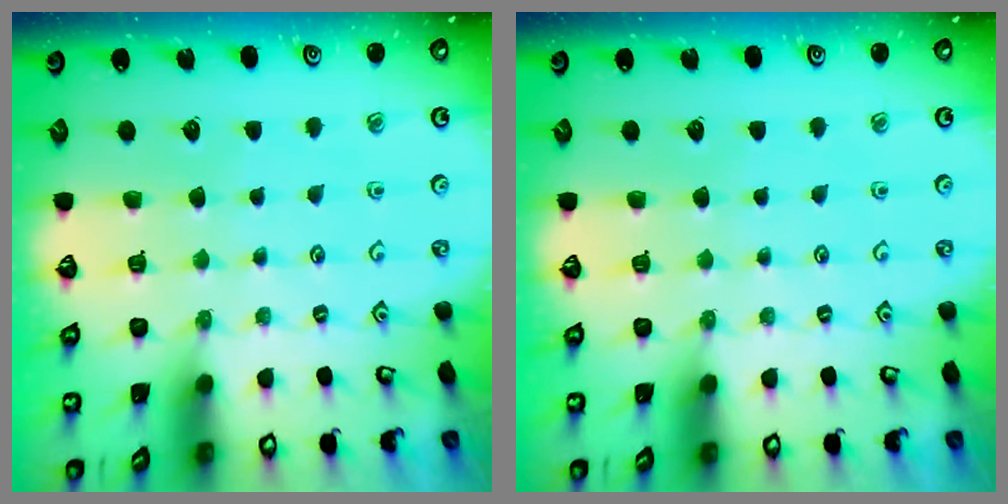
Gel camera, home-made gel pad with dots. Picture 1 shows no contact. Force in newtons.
{"total": 0.0}